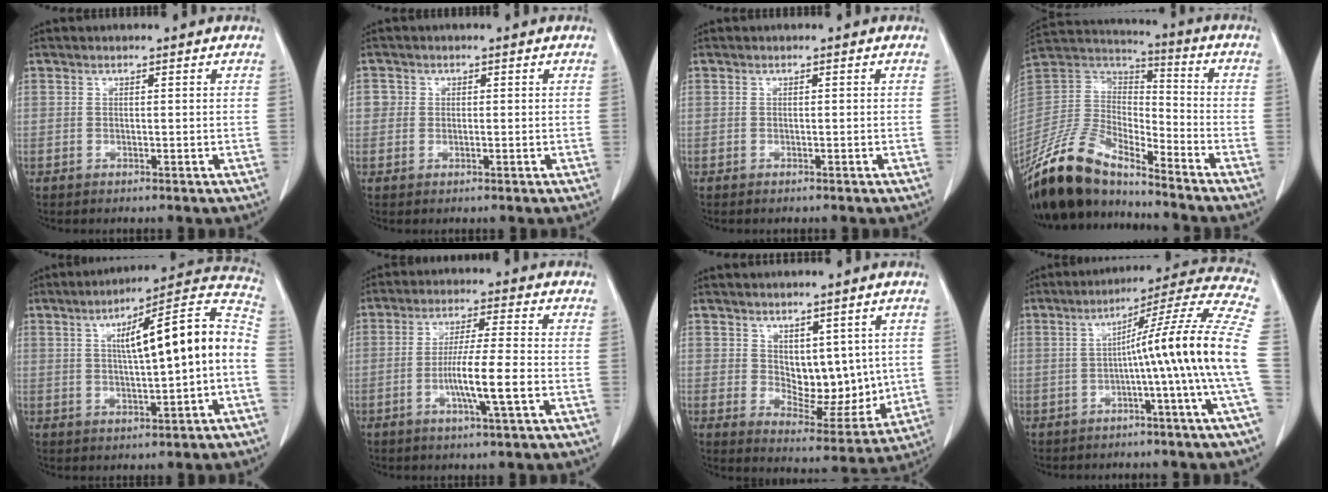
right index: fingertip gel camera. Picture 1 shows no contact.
{"total": 1.8, "force": [0.2, 1.7, 0.4], "torque": [0.005, 0.004, 0.001]}
{"total": 0.0}
{"total": 16.9, "force": [-14.4, 4.7, 7.4], "torque": [-0.150, 0.012, -0.280]}
{"total": 15.7, "force": [0.4, 1.5, 15.6], "torque": [-0.222, 0.039, 0.004]}
{"total": 7.9, "force": [-2.4, -0.4, 7.5], "torque": [-0.137, -0.005, -0.045]}
{"total": 8.5, "force": [1.6, 5.0, 6.7], "torque": [-0.088, -0.007, 0.044]}
{"total": 15.5, "force": [-2.1, -2.9, 15.1], "torque": [-0.201, 0.019, -0.043]}